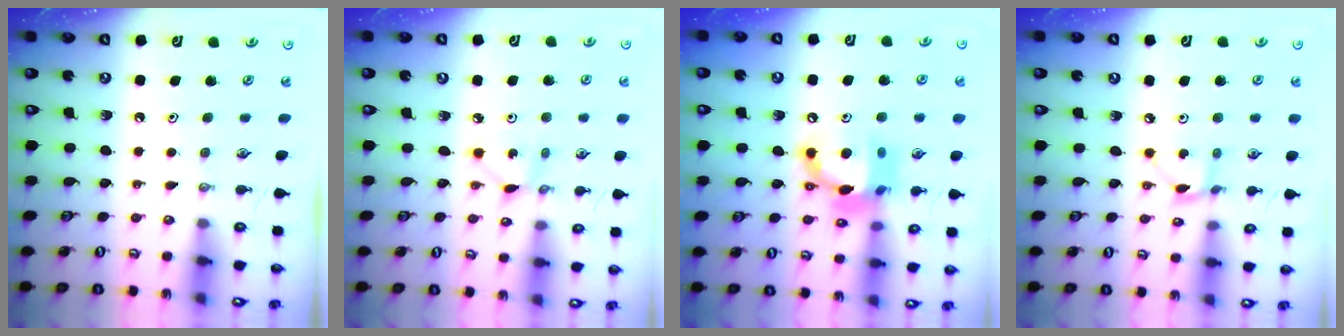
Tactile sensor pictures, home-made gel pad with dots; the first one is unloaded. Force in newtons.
{"total": 1.5, "press": 1.5, "slide": 0.1}
{"total": 15.4, "press": 15.4, "slide": 1.0}
{"total": 2.6, "press": 2.6, "slide": 0.1}